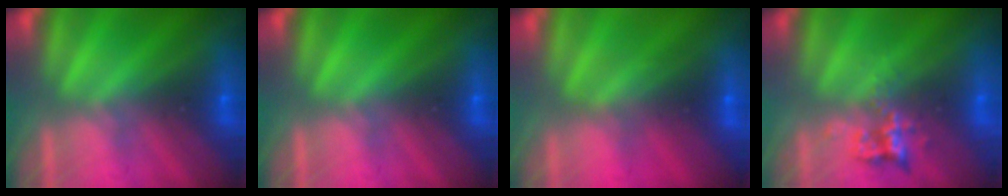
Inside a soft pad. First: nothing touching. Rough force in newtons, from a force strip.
{"total": 0.0}
{"total": 2.7}
{"total": 2.4}